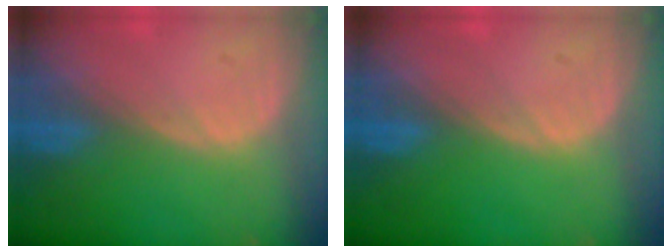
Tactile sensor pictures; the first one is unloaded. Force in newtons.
{"total": 0.0}